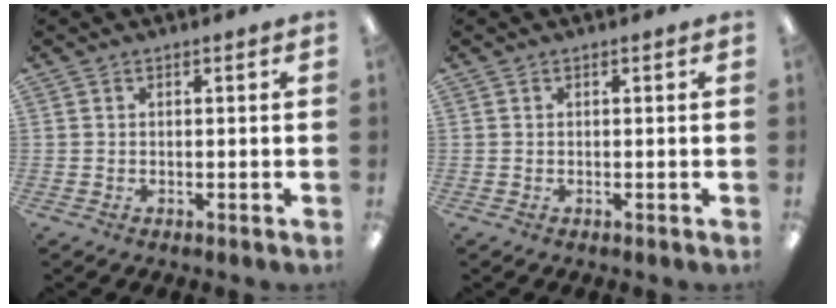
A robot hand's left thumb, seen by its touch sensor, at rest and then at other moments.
{"total": 0.0}